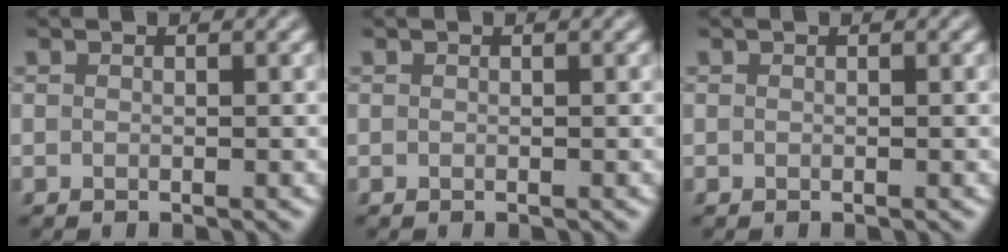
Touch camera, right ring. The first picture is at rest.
{"total": 0.0}
{"total": 0.0}